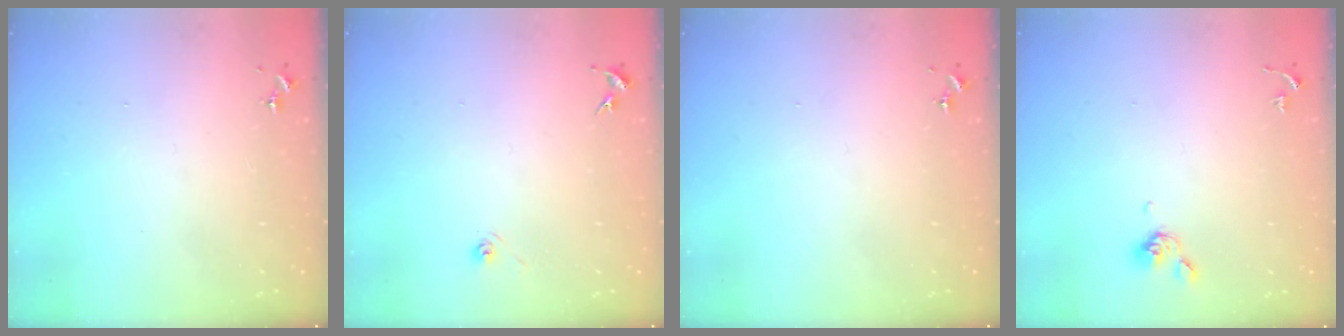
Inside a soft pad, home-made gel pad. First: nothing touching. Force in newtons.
{"total": 3.1, "press": 2.6, "slide": 1.8}
{"total": 0.0}
{"total": 5.4, "press": 5.2, "slide": 1.4}